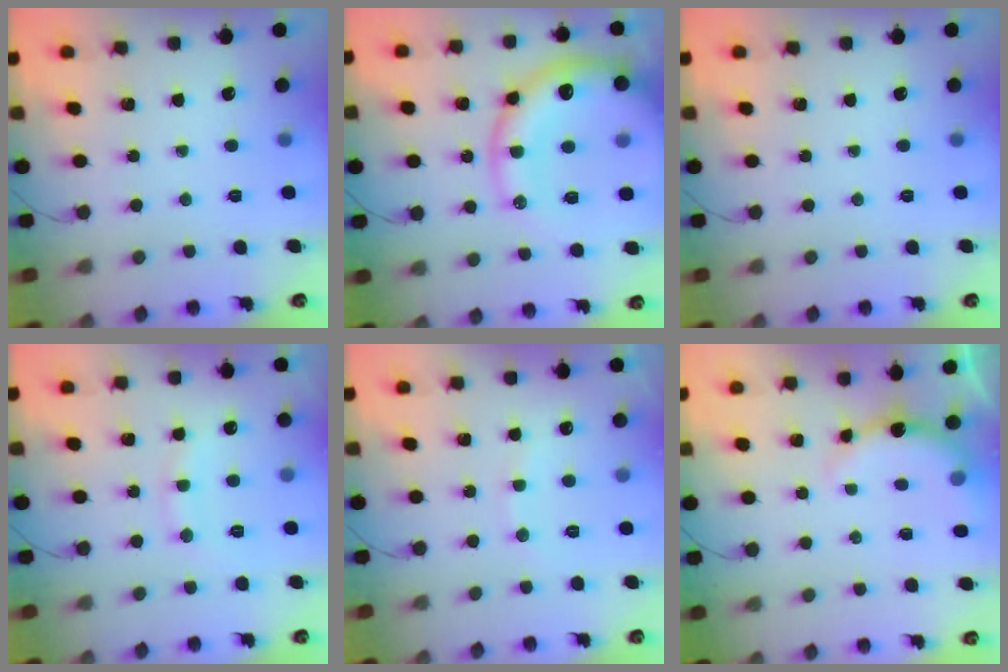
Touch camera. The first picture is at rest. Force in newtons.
{"total": 25.2, "press": 24.6, "slide": 5.3}
{"total": 0.0}
{"total": 10.1, "press": 10.0, "slide": 1.0}
{"total": 6.7, "press": 6.6, "slide": 1.2}
{"total": 5.6, "press": 5.6, "slide": 0.8}